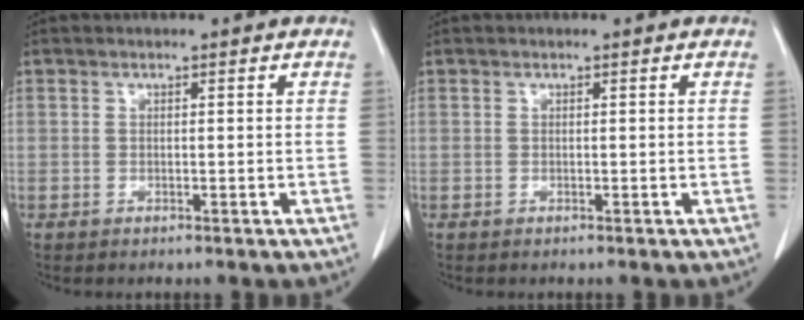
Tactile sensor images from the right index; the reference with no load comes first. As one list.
[{"total": 0.0}]